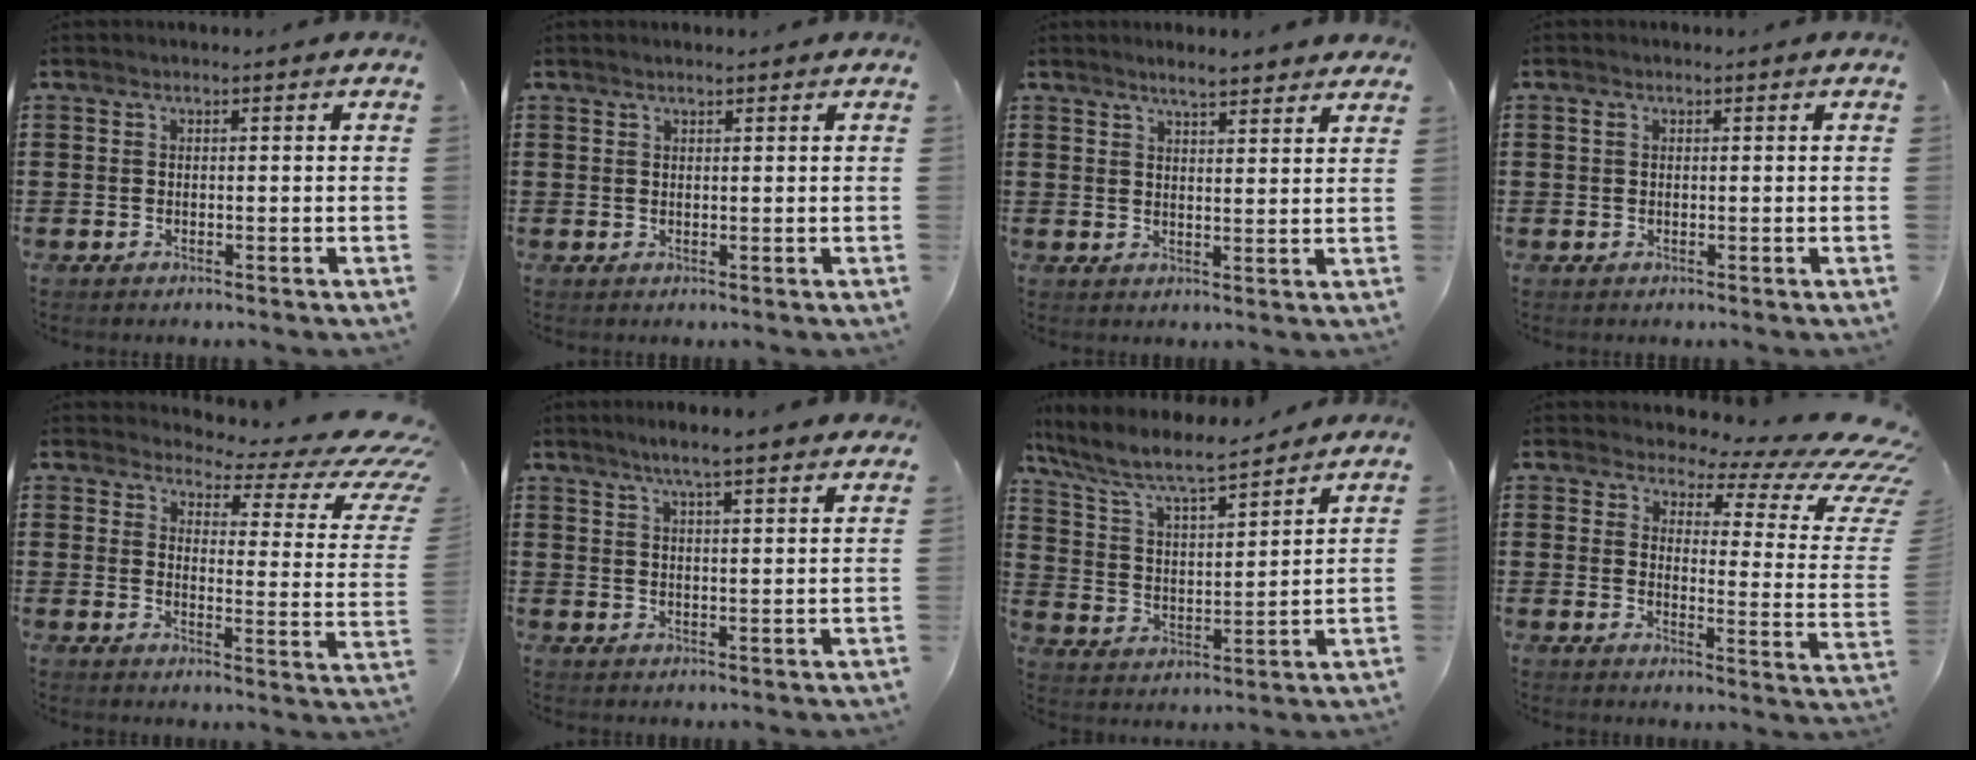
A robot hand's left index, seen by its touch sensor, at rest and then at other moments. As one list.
[{"total": 0.8, "force": [0.6, 0.0, 0.4], "torque": [-0.009, -0.001, 0.012]}, {"total": 3.4, "force": [3.2, 0.2, 1.3], "torque": [-0.033, -0.005, 0.057]}, {"total": 0.8, "force": [0.2, 0.6, 0.4], "torque": [-0.011, 0.005, 0.004]}, {"total": 5.3, "force": [4.1, 1.7, 3.0], "torque": [-0.053, -0.034, 0.064]}, {"total": 4.7, "force": [3.9, 0.1, 2.6], "torque": [-0.061, -0.004, 0.069]}, {"total": 7.6, "force": [6.5, 1.1, 3.8], "torque": [-0.101, -0.034, 0.107]}, {"total": 6.5, "force": [4.5, 2.4, 4.0], "torque": [-0.072, -0.039, 0.075]}]